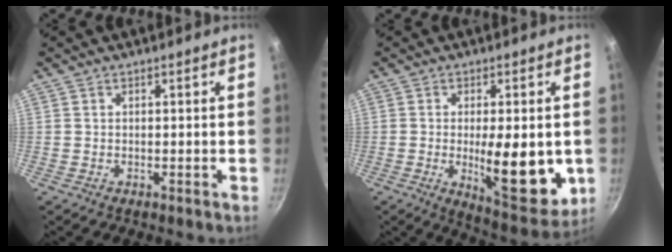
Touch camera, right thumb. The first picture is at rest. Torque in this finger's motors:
{"motor_torque": [2.04, 1.92, 0.77, 0.75, 0.36]}